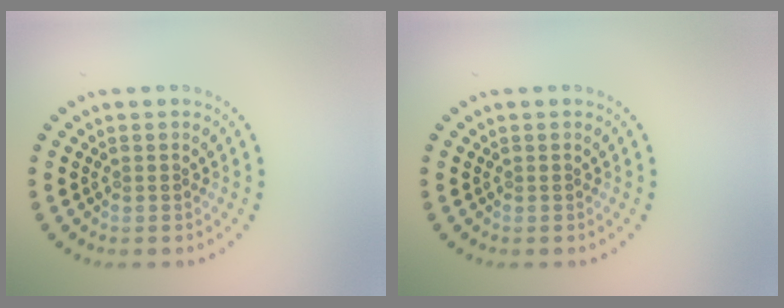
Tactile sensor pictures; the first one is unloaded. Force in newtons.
{"total": 0.0}